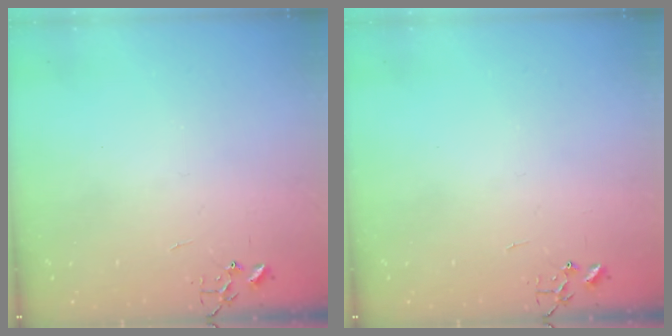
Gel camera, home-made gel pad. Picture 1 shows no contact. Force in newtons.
{"total": 0.0}